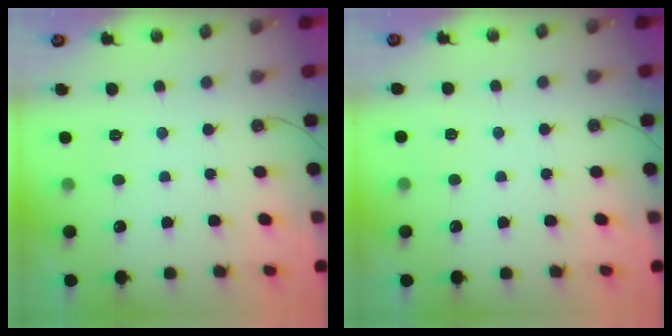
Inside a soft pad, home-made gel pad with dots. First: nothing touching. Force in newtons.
{"total": 2.8, "press": 1.8, "slide": 2.2}